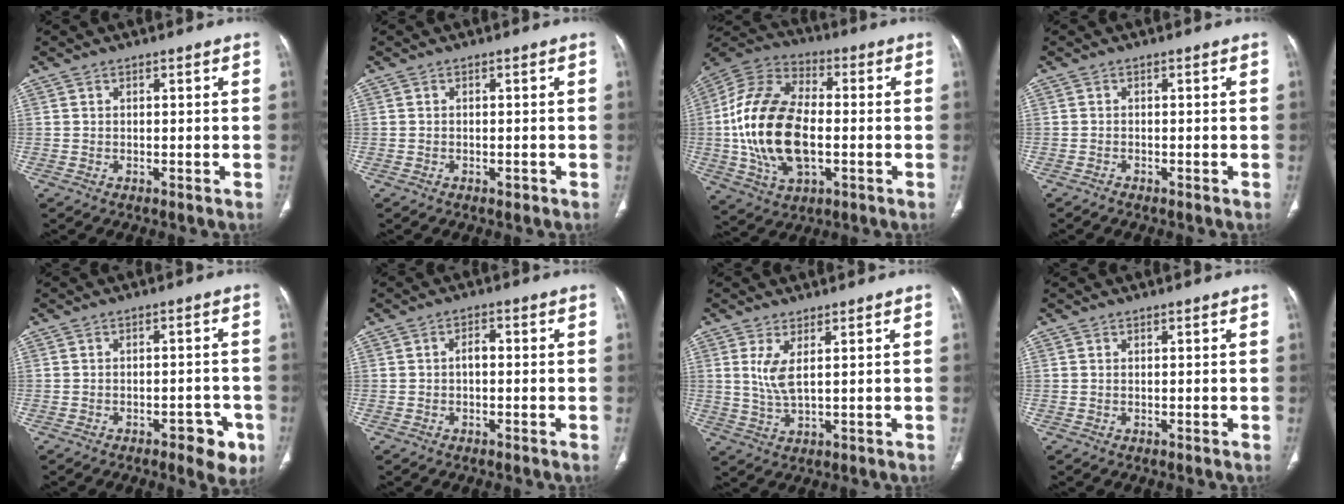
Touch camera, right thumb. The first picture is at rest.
{"total": 0.7, "force": [-0.5, 0.5, 0.3], "torque": [-0.004, 0.000, -0.007]}
{"total": 20.8, "force": [-1.8, 11.9, 16.9], "torque": [-0.335, 0.015, -0.031]}
{"total": 0.7, "force": [-0.7, 0.2, 0.2], "torque": [-0.008, -0.001, -0.014]}
{"total": 6.1, "force": [-3.1, 2.8, 4.4], "torque": [-0.032, 0.015, -0.036]}
{"total": 2.0, "force": [-0.3, 1.2, 1.6], "torque": [-0.022, 0.008, -0.008]}
{"total": 4.8, "force": [1.5, 1.3, 4.3], "torque": [-0.100, -0.015, 0.037]}
{"total": 0.0}